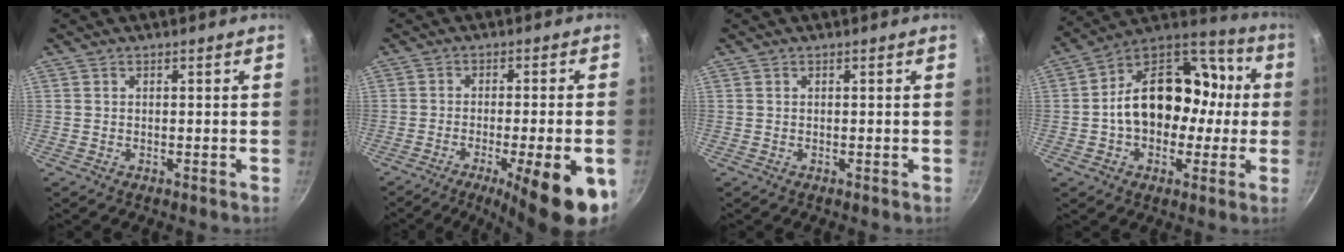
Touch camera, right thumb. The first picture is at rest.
{"total": 17.7, "force": [-8.1, 4.2, 15.1], "torque": [-0.163, 0.004, -0.106]}
{"total": 0.0}
{"total": 20.2, "force": [-0.1, 13.9, 14.7], "torque": [-0.190, 0.049, -0.006]}